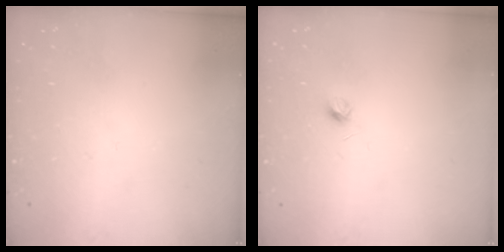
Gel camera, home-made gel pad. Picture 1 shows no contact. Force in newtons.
{"total": 4.0, "press": 3.9, "slide": 0.9}